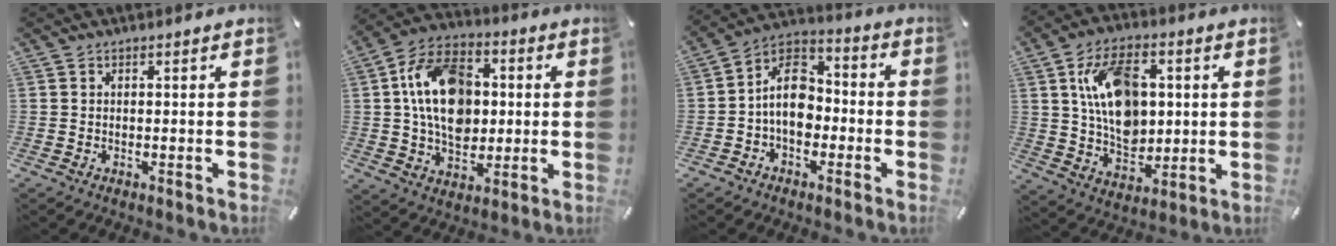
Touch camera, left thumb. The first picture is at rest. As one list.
[{"total": 16.4, "force": [1.5, 12.0, 11.0], "torque": [-0.209, 0.014, 0.028]}, {"total": 10.8, "force": [-1.8, 8.2, 6.8], "torque": [-0.138, 0.017, -0.034]}, {"total": 15.0, "force": [3.0, 10.4, 10.3], "torque": [-0.179, 0.009, 0.055]}]